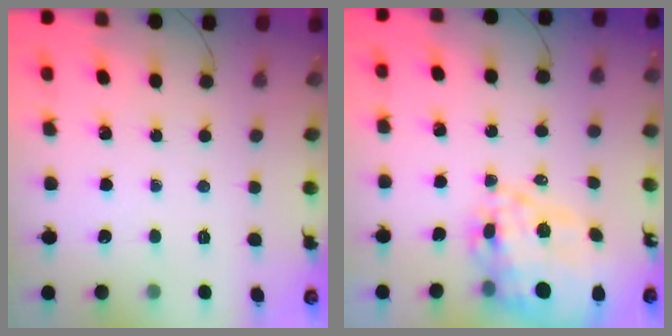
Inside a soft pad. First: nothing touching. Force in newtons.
{"total": 15.9, "press": 15.1, "slide": 4.9}